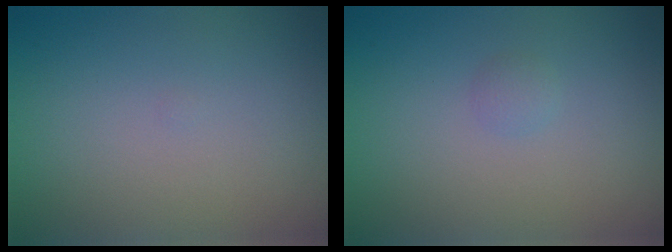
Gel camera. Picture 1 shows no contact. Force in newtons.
{"total": 0.7, "press": 0.7, "slide": 0.1}